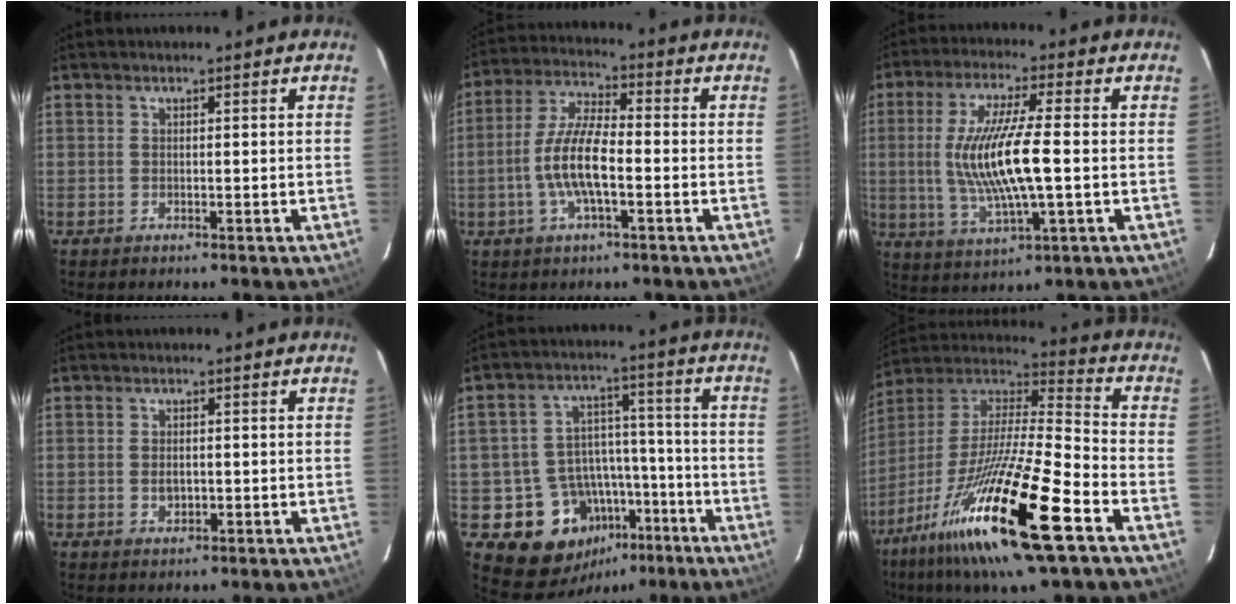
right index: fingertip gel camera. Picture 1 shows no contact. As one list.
[{"total": 9.9, "force": [-2.6, 2.7, 9.2], "torque": [-0.191, 0.005, -0.053]}, {"total": 14.1, "force": [-0.6, 2.3, 13.9], "torque": [-0.269, -0.009, -0.004]}, {"total": 2.1, "force": [-0.3, 1.4, 1.5], "torque": [-0.025, 0.002, -0.004]}, {"total": 14.7, "force": [-7.6, 11.5, 5.1], "torque": [-0.104, 0.047, -0.086]}, {"total": 26.4, "force": [-14.3, 3.3, 21.9], "torque": [-0.408, -0.048, -0.266]}]